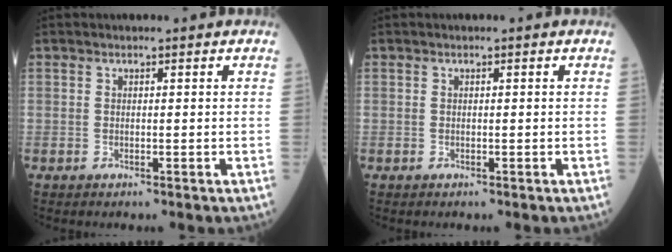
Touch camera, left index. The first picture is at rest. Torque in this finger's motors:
{"motor_torque": [0.02, 0.00, -0.01, 0.00]}